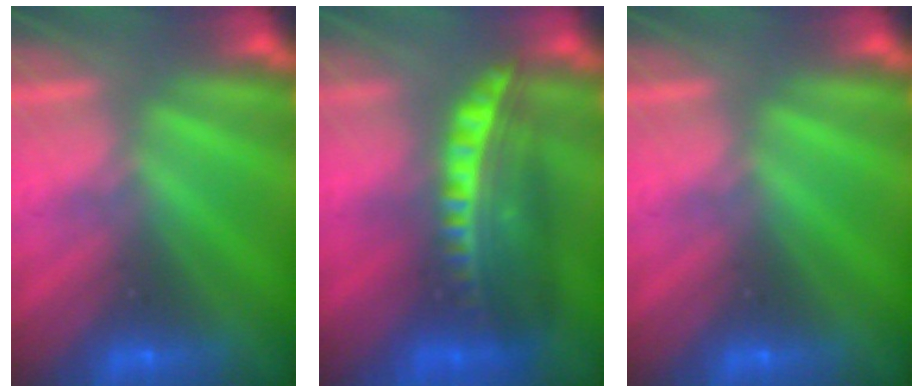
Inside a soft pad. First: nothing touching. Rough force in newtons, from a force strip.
{"total": 5.8}
{"total": 0.0}